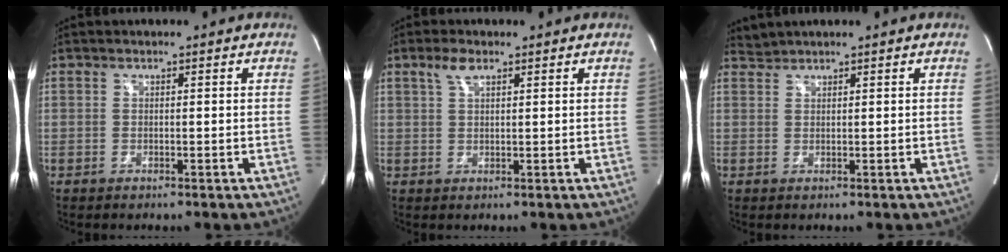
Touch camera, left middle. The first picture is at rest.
{"total": 2.7, "force": [1.7, 0.9, 1.9], "torque": [-0.047, 0.009, 0.037]}
{"total": 1.4, "force": [1.3, -0.4, -0.5], "torque": [-0.001, 0.007, 0.032]}